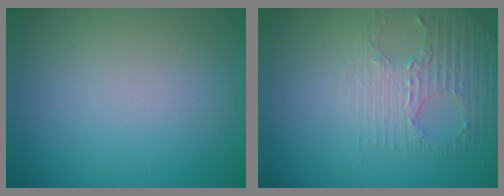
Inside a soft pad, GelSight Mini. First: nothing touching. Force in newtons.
{"total": 2.8, "press": 2.4, "slide": 1.4}